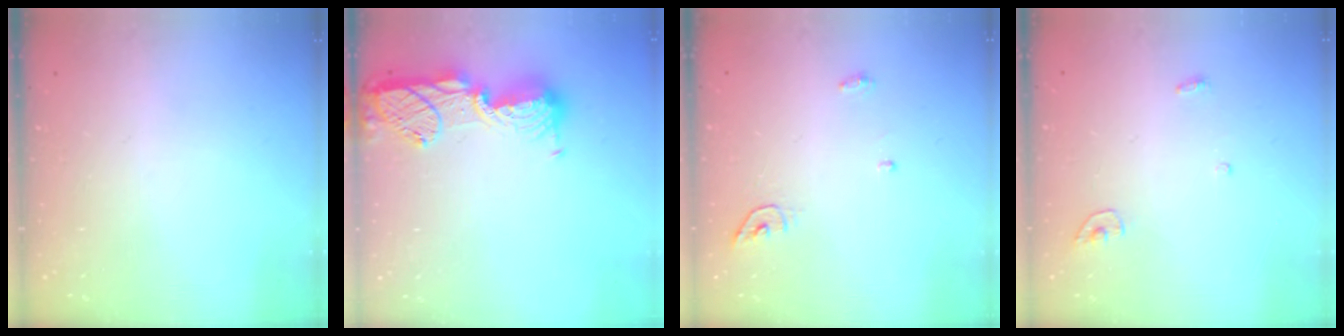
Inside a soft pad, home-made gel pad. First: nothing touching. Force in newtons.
{"total": 16.3, "press": 15.3, "slide": 5.7}
{"total": 4.5, "press": 4.5, "slide": 0.2}
{"total": 3.4, "press": 3.4, "slide": 0.3}